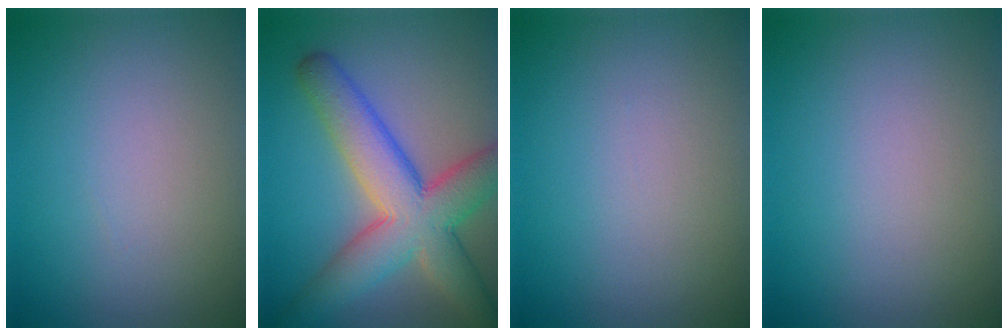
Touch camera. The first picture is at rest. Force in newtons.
{"total": 9.2, "press": 9.2, "slide": 0.6}
{"total": 0.0}
{"total": 0.0}